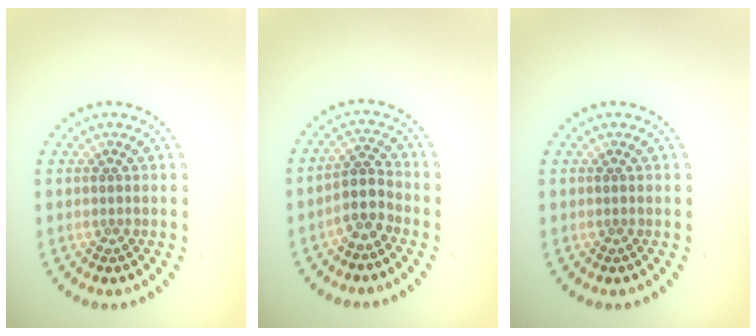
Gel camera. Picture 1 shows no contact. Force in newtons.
{"total": 2.6, "press": 2.1, "slide": 1.5}
{"total": 0.0}